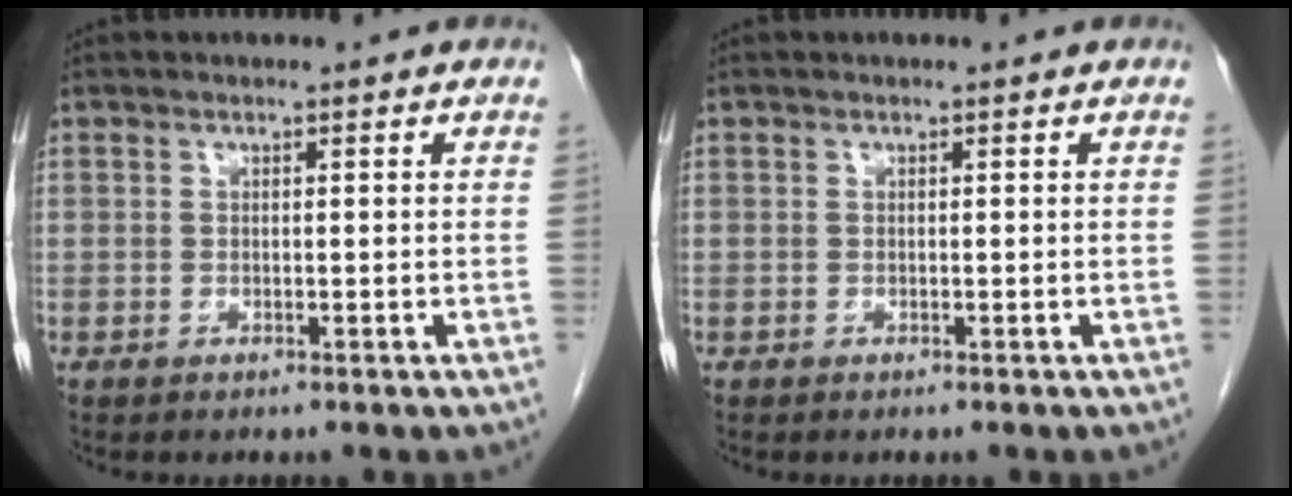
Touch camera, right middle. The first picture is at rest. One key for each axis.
{"total": 0.0}